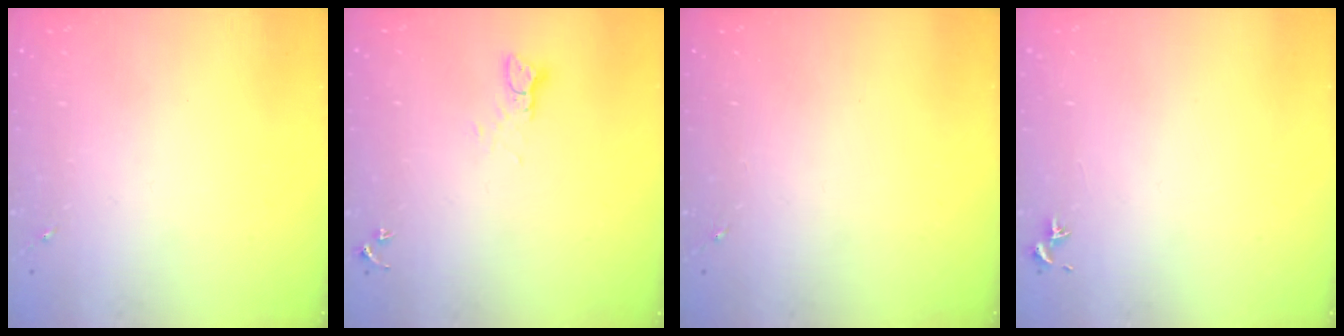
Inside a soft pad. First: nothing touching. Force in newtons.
{"total": 3.7, "press": 3.7, "slide": 0.3}
{"total": 0.0}
{"total": 0.8, "press": 0.7, "slide": 0.3}